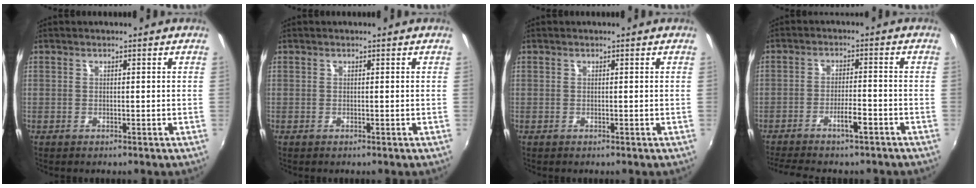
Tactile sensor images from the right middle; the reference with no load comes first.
{"total": 0.0}
{"total": 0.0}
{"total": 6.1, "force": [-4.6, 0.7, 3.8], "torque": [-0.077, 0.003, -0.075]}